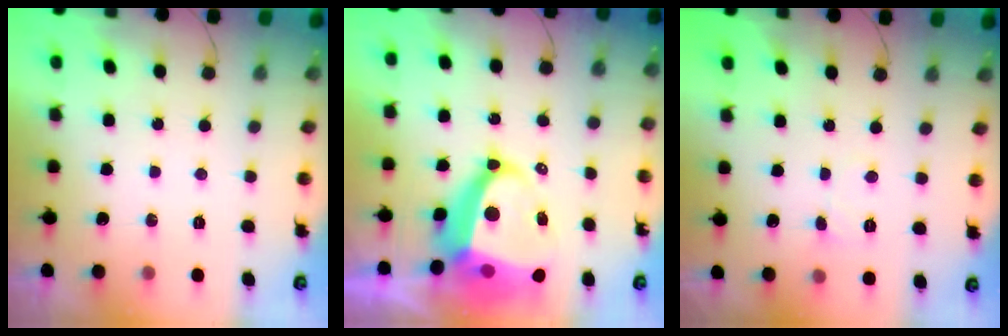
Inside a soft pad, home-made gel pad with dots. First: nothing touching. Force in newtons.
{"total": 13.5, "press": 13.4, "slide": 1.5}
{"total": 3.3, "press": 3.3, "slide": 0.3}